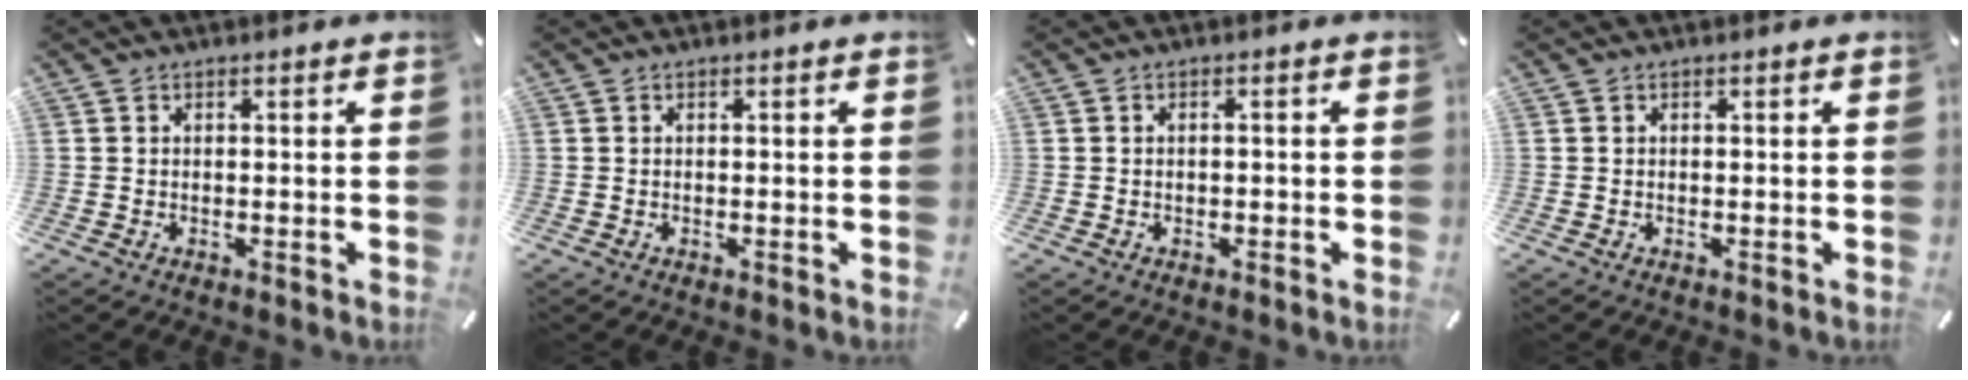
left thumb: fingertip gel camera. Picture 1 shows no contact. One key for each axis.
{"total": 0.0}
{"total": 1.0, "fx": -0.4, "fy": 0.6, "fz": 0.6, "tx": -0.013, "ty": 0.002, "tz": -0.010}
{"total": 0.0}